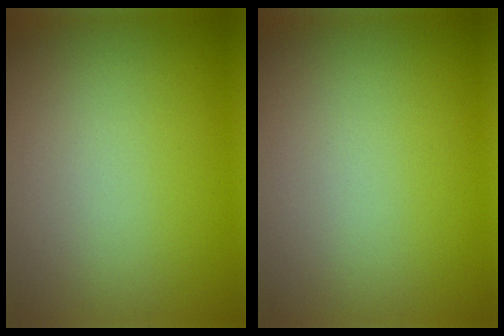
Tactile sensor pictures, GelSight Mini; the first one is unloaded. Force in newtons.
{"total": 0.0}